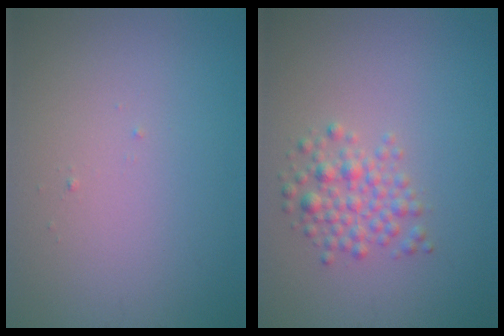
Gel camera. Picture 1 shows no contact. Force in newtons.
{"total": 2.6, "press": 2.6, "slide": 0.2}